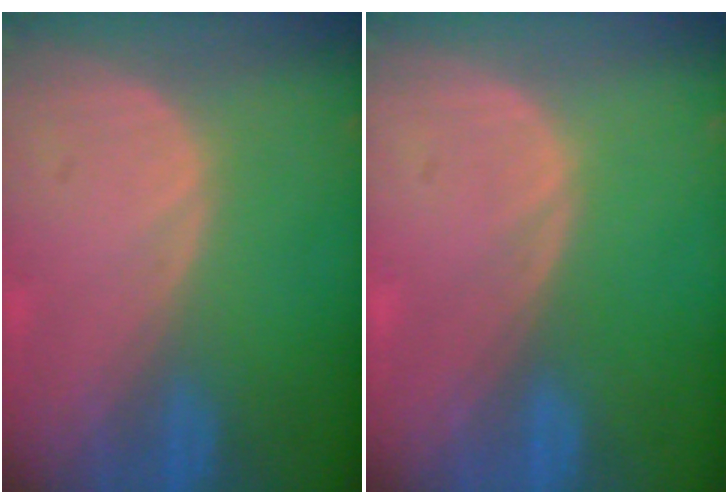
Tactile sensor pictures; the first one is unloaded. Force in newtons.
{"total": 0.0}